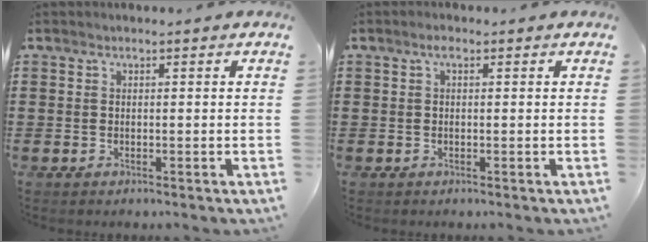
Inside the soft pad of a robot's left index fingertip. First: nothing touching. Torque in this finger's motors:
{"motor_torque": [0.47, -0.10, 0.21, 0.04]}